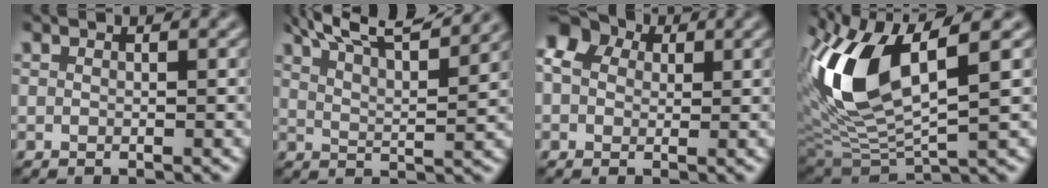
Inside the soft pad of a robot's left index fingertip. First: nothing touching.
{"total": 12.2, "force": [9.5, 3.3, 6.8], "torque": [-0.092, 0.028, 0.103]}
{"total": 6.2, "force": [1.9, 4.9, 3.2], "torque": [-0.060, 0.029, -0.004]}
{"total": 11.1, "force": [3.5, 4.5, 9.6], "torque": [-0.213, 0.000, 0.067]}